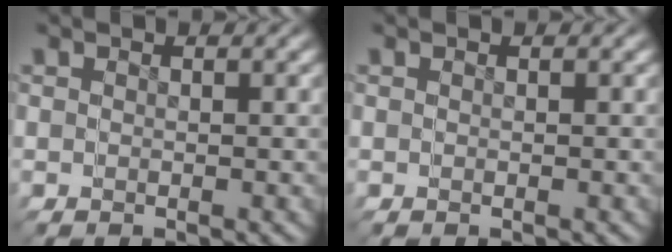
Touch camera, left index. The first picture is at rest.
{"total": 0.0}